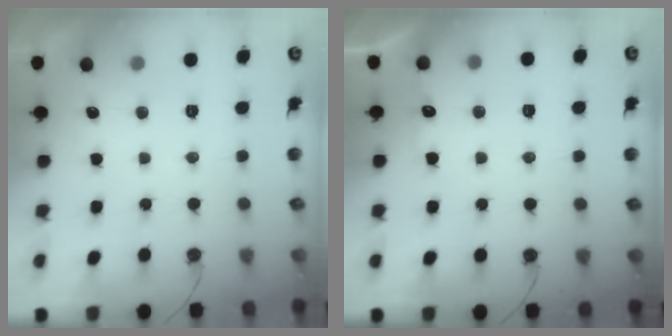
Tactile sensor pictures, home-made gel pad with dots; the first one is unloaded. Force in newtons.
{"total": 5.4, "press": 5.3, "slide": 0.7}